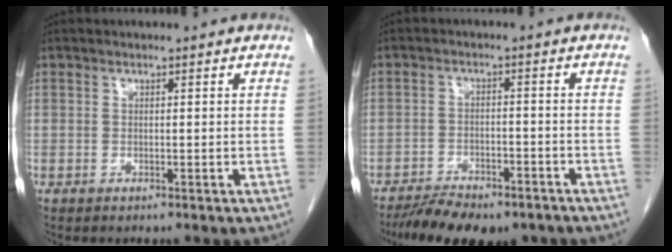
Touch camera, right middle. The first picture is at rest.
{"total": 11.2, "force": [-9.0, 3.8, 5.6], "torque": [-0.077, -0.002, -0.134]}